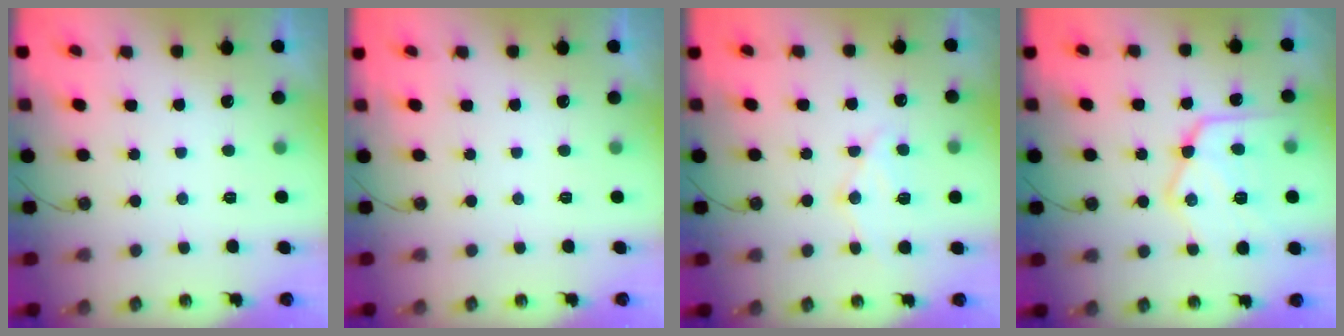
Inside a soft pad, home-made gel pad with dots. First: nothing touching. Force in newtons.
{"total": 0.0}
{"total": 10.8, "press": 10.8, "slide": 0.5}
{"total": 20.9, "press": 20.8, "slide": 2.2}